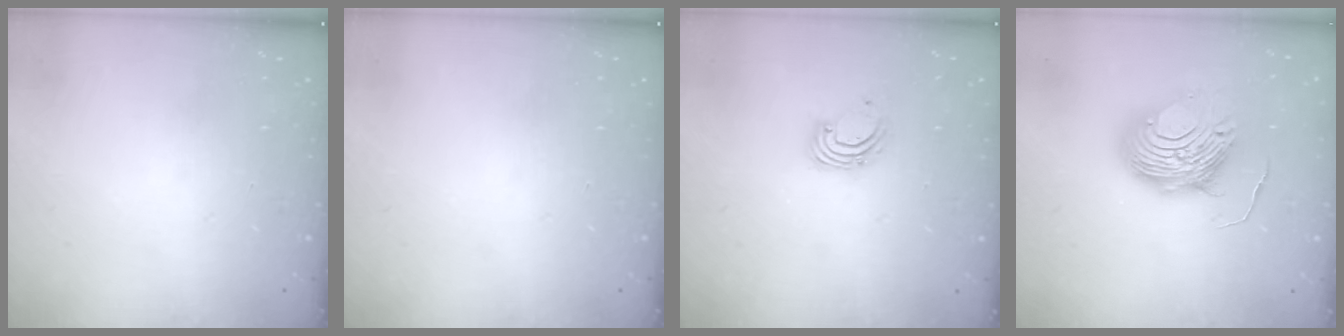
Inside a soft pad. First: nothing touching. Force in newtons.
{"total": 0.0}
{"total": 2.2, "press": 2.2, "slide": 0.2}
{"total": 11.1, "press": 11.1, "slide": 0.7}